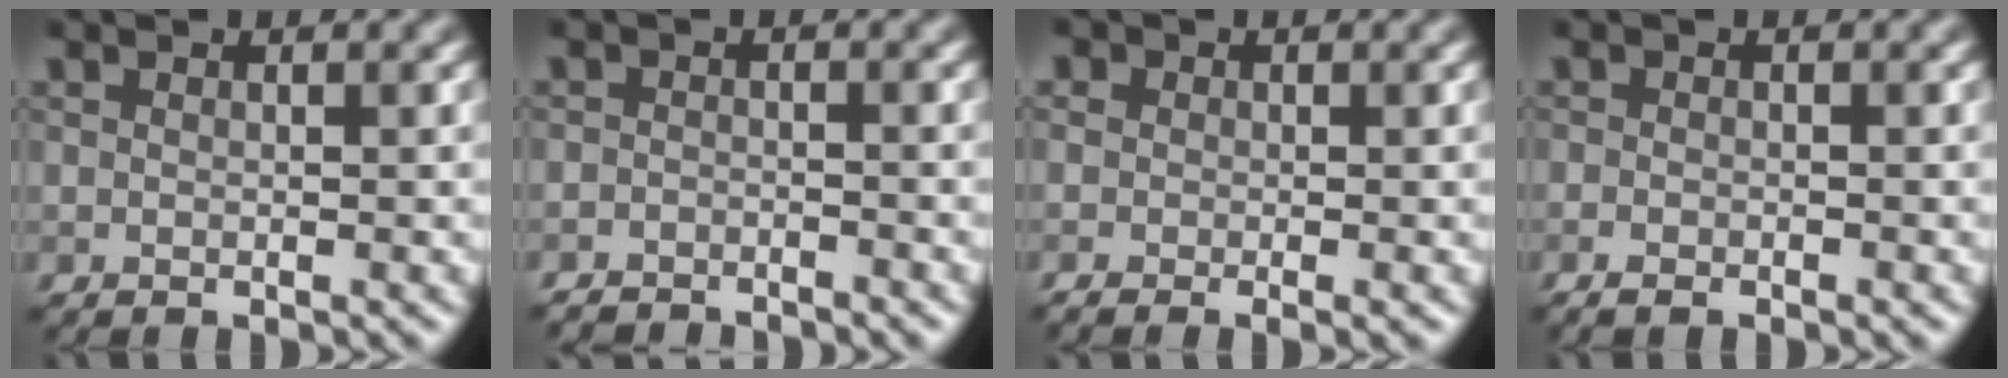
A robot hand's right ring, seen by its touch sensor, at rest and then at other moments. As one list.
[{"total": 3.0, "force": [-2.9, 0.4, 0.2], "torque": [-0.001, -0.001, -0.055]}, {"total": 2.7, "force": [-0.8, 1.9, 1.6], "torque": [-0.018, 0.002, -0.016]}, {"total": 1.5, "force": [-1.1, 0.4, 1.0], "torque": [-0.023, 0.001, -0.017]}]